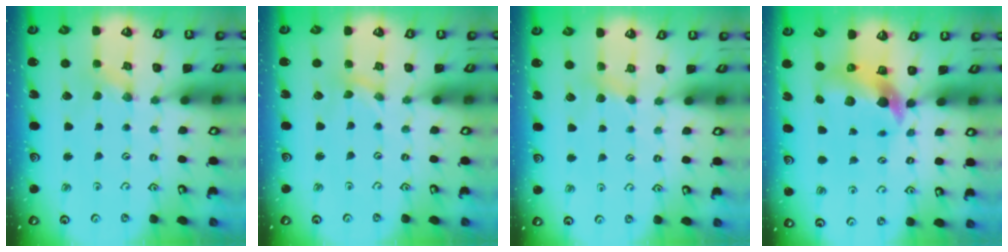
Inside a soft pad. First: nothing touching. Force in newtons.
{"total": 0.0}
{"total": 3.0, "press": 2.9, "slide": 0.5}
{"total": 7.6, "press": 7.6, "slide": 1.1}